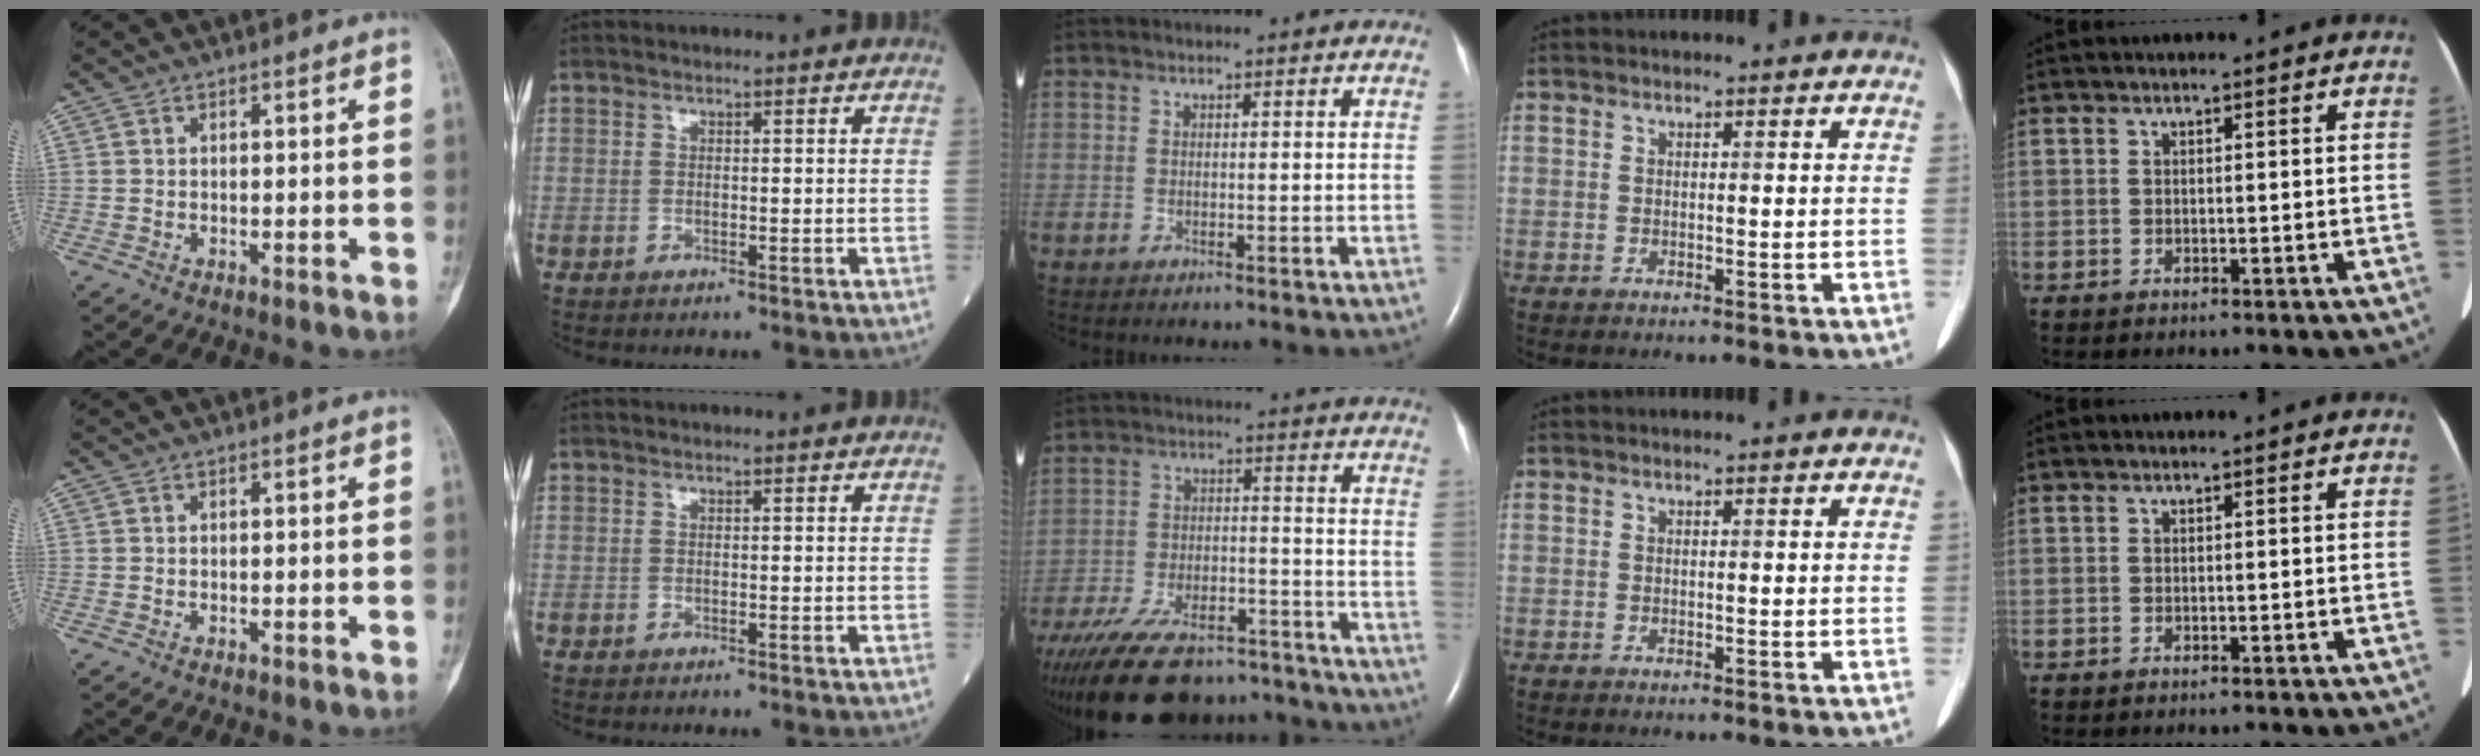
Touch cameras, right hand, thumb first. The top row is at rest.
{"middle": {"total": 23.9, "force": [-19.9, 8.0, 10.5], "torque": [-0.219, -0.023, -0.296]}}